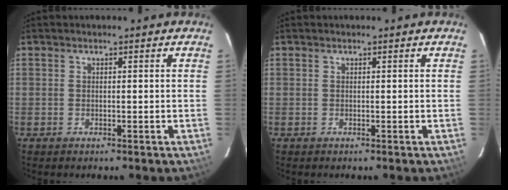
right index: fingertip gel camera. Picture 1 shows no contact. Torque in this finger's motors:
{"motor_torque": [0.00, 0.00, 0.00, 0.00]}